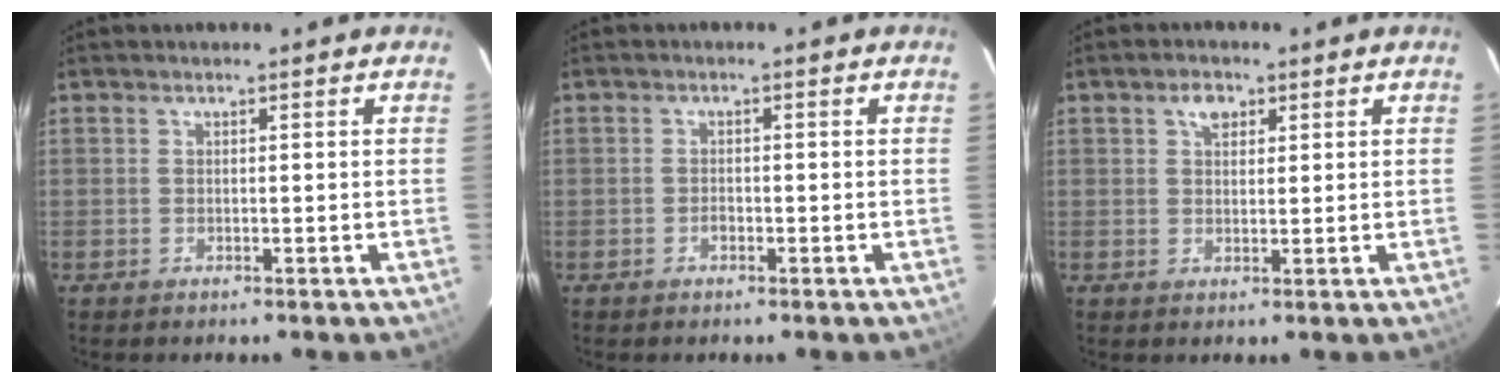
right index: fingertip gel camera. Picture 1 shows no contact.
{"total": 0.9, "force": [-0.6, 0.6, 0.4], "torque": [-0.008, 0.004, -0.010]}
{"total": 2.9, "force": [1.4, 2.0, 1.7], "torque": [-0.025, 0.010, 0.024]}